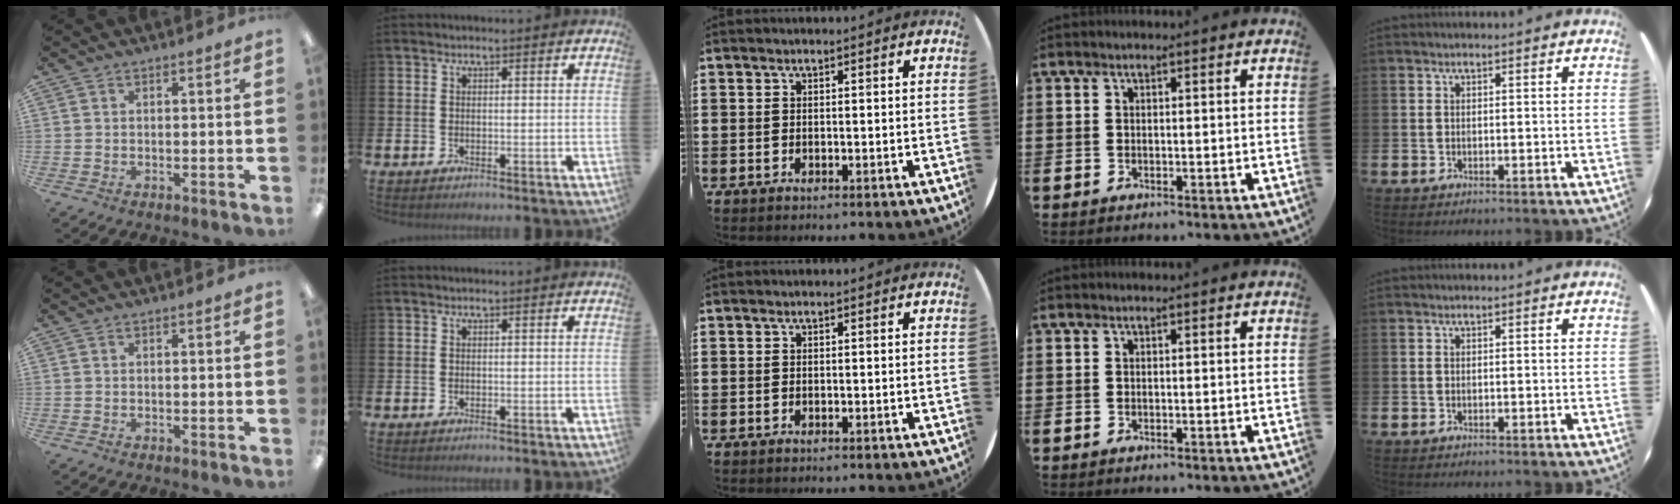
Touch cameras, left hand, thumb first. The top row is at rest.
{}